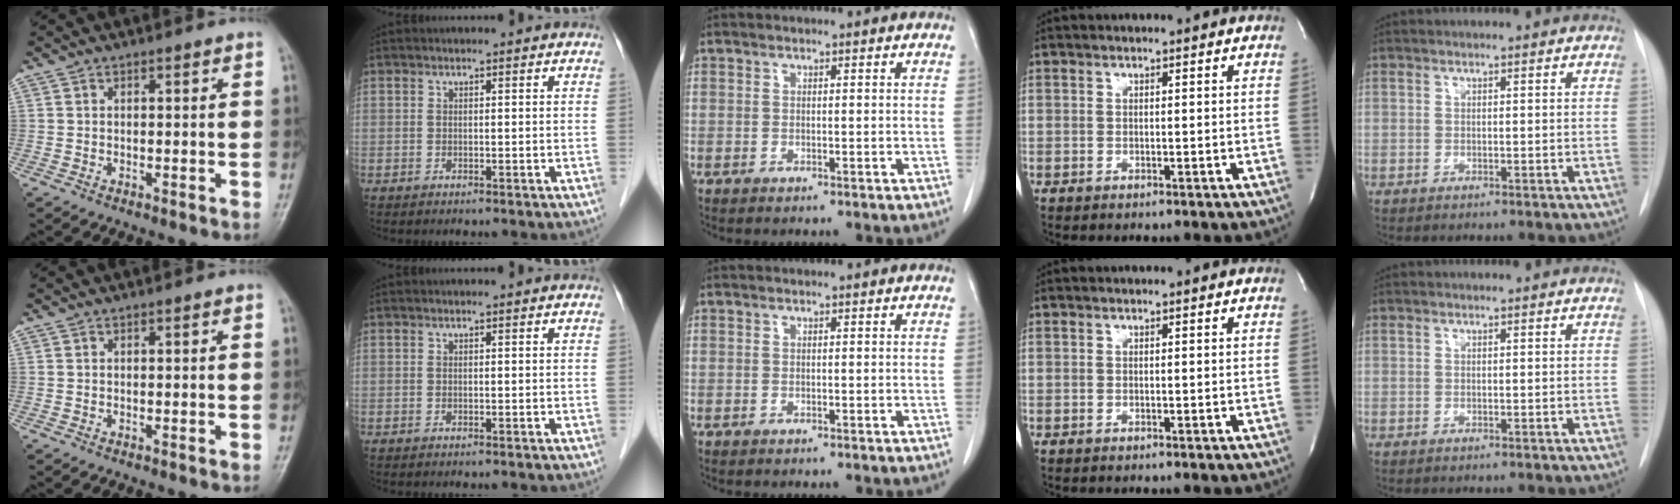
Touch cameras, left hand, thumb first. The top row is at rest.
{}